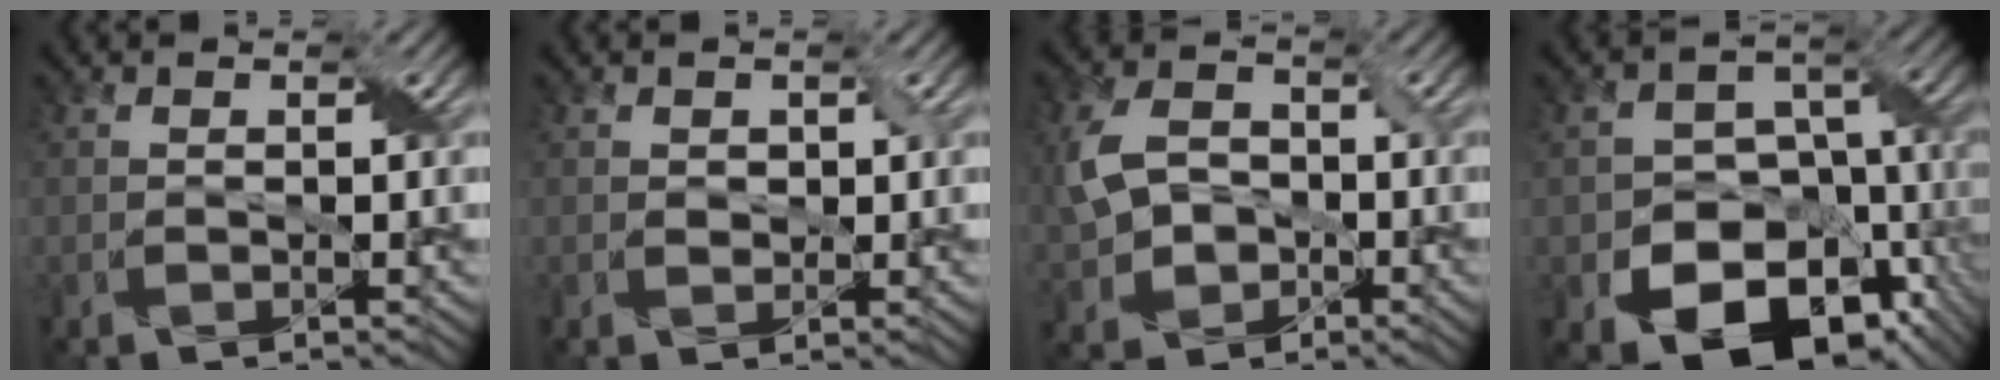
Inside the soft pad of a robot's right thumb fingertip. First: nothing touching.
{"total": 1.3, "force": [0.4, 1.1, 0.5], "torque": [-0.009, -0.004, 0.012]}
{"total": 6.8, "force": [-0.8, 5.4, 4.0], "torque": [-0.099, -0.001, -0.022]}
{"total": 16.7, "force": [-7.5, 12.0, 8.9], "torque": [-0.133, -0.027, -0.103]}